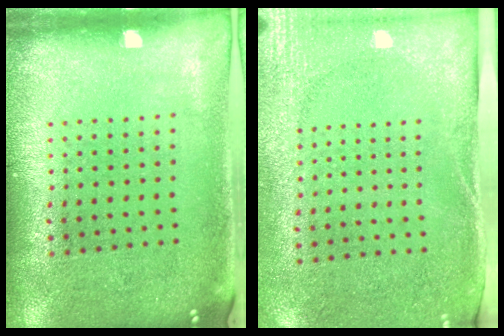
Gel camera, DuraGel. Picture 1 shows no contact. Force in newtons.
{"total": 2.7, "press": 2.1, "slide": 1.7}